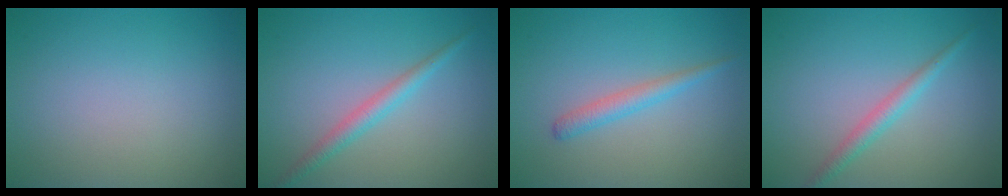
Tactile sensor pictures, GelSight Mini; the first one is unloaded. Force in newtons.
{"total": 2.1, "press": 2.1, "slide": 0.1}
{"total": 1.8, "press": 1.8, "slide": 0.0}
{"total": 1.9, "press": 1.9, "slide": 0.1}